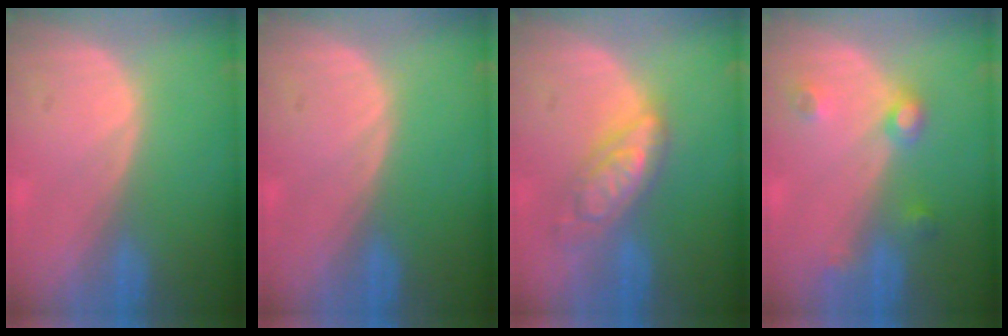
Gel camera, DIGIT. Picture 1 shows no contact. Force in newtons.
{"total": 0.0}
{"total": 6.4, "press": 6.4, "slide": 0.5}
{"total": 3.7, "press": 3.4, "slide": 1.4}